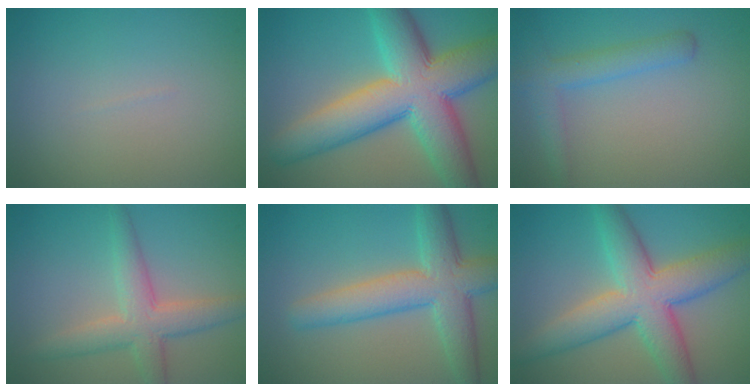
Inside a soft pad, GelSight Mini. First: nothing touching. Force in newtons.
{"total": 12.1, "press": 12.1, "slide": 0.3}
{"total": 3.0, "press": 3.0, "slide": 0.2}
{"total": 4.3, "press": 4.3, "slide": 0.2}
{"total": 5.5, "press": 5.5, "slide": 0.4}
{"total": 8.2, "press": 8.2, "slide": 0.3}